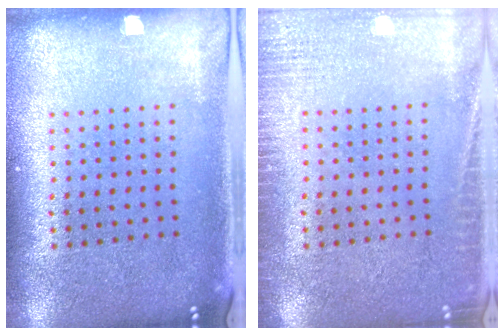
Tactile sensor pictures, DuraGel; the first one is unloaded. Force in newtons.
{"total": 2.7, "press": 2.7, "slide": 0.5}